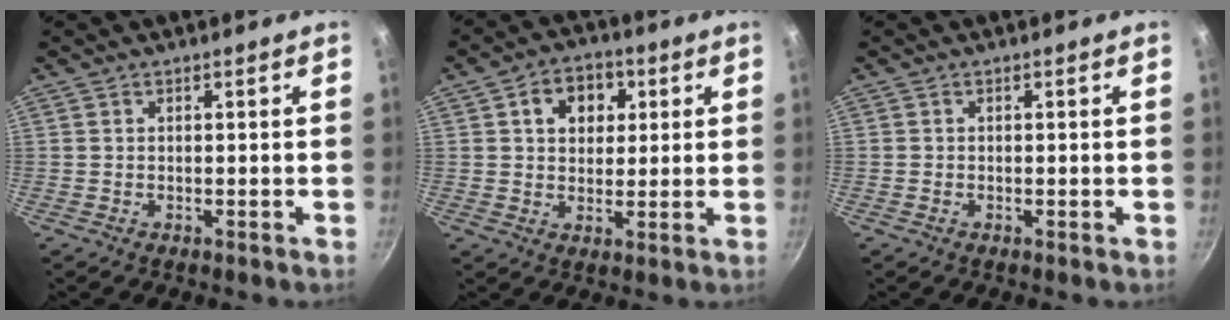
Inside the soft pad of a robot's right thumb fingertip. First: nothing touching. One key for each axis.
{"total": 8.4, "fx": 2.7, "fy": 6.5, "fz": 4.7, "tx": -0.039, "ty": 0.003, "tz": 0.033}
{"total": 0.0}